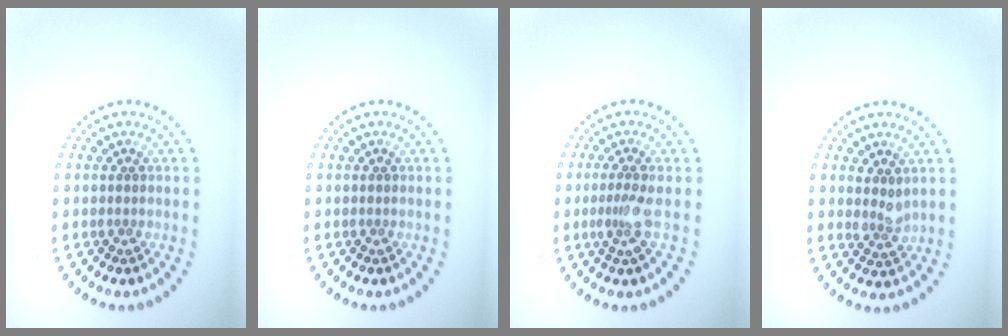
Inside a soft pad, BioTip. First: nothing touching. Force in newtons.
{"total": 0.0}
{"total": 2.0, "press": 1.5, "slide": 1.4}
{"total": 1.7, "press": 1.4, "slide": 1.0}